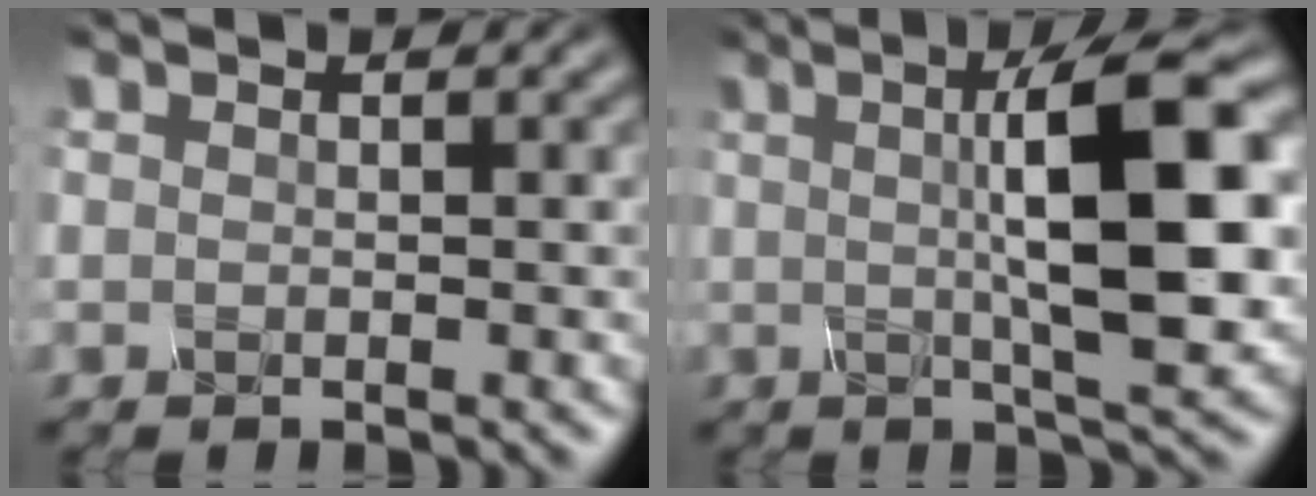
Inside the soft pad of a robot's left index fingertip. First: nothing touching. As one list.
[{"total": 10.8, "force": [1.5, 2.6, 10.4], "torque": [-0.139, 0.011, 0.023]}]